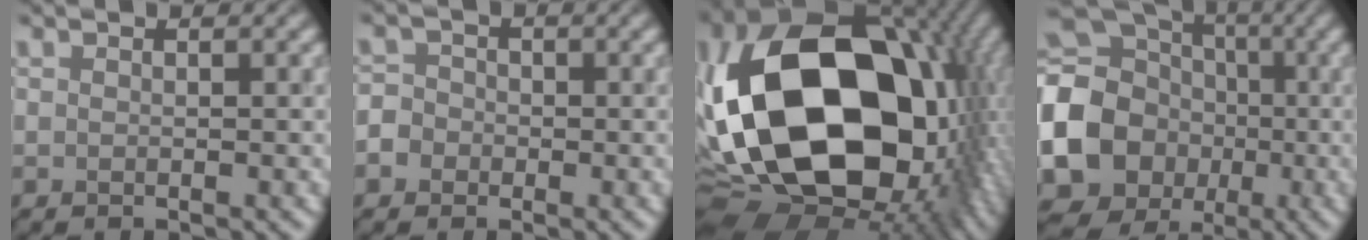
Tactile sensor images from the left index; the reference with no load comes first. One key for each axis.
{"total": 3.3, "fx": -1.3, "fy": 2.9, "fz": 0.9, "tx": -0.001, "ty": 0.006, "tz": -0.039}
{"total": 21.7, "fx": 0.2, "fy": 14.8, "fz": 15.8, "tx": -0.335, "ty": -0.019, "tz": 0.020}
{"total": 19.0, "fx": -2.4, "fy": 17.1, "fz": 8.0, "tx": -0.181, "ty": -0.016, "tz": -0.088}